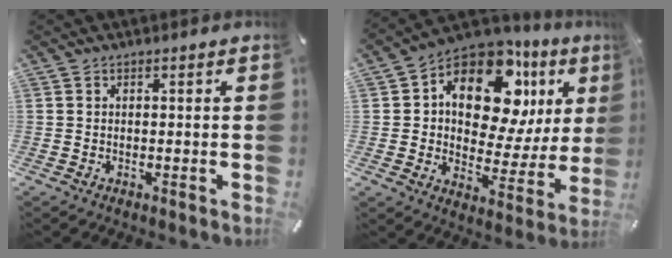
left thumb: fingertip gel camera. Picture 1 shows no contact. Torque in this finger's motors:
{"motor_torque": [2.21, 2.79, 2.14, -0.63, 0.20]}